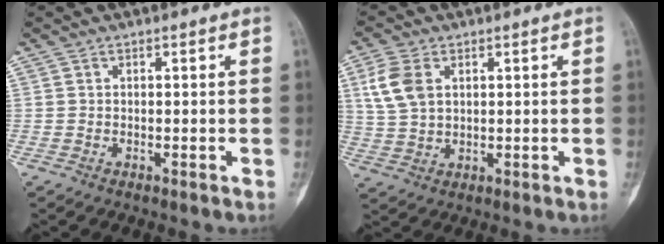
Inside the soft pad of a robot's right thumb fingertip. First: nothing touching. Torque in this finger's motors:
{"motor_torque": [-0.37, 0.19, 0.83, 0.20, 0.15]}